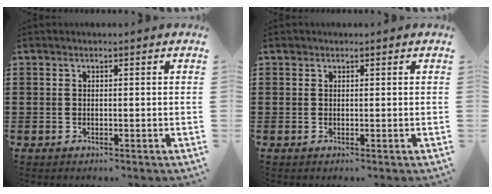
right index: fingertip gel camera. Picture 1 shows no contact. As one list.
[{"total": 0.5, "force": [0.4, 0.4, 0.0], "torque": [0.000, 0.003, 0.007]}]